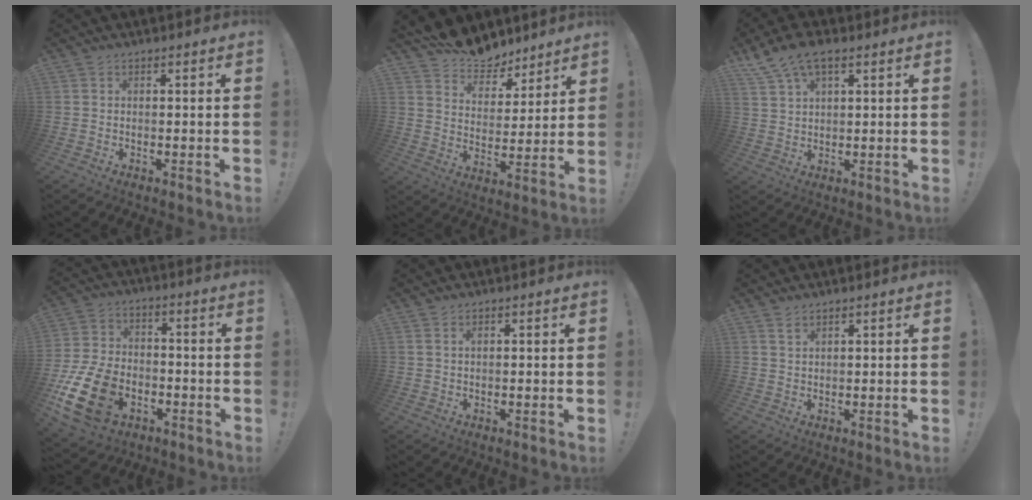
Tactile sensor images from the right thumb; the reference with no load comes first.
{"total": 10.9, "force": [9.4, 5.3, 2.1], "torque": [-0.045, -0.076, 0.179]}
{"total": 8.3, "force": [5.1, 3.6, 5.4], "torque": [-0.104, -0.013, 0.101]}
{"total": 18.6, "force": [-7.9, 12.3, 11.6], "torque": [-0.216, 0.053, -0.129]}
{"total": 1.0, "force": [0.3, 0.4, 0.9], "torque": [-0.018, 0.002, 0.004]}
{"total": 2.2, "force": [1.6, 0.8, 1.3], "torque": [-0.025, -0.006, 0.029]}